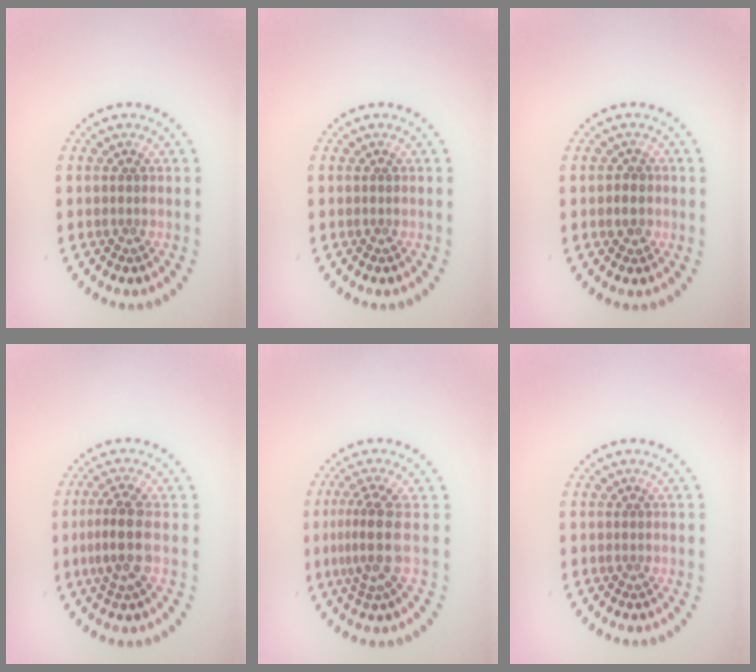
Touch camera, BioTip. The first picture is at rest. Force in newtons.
{"total": 0.0}
{"total": 1.2, "press": 1.1, "slide": 0.5}
{"total": 3.3, "press": 2.9, "slide": 1.4}
{"total": 3.4, "press": 2.5, "slide": 2.3}
{"total": 0.0}